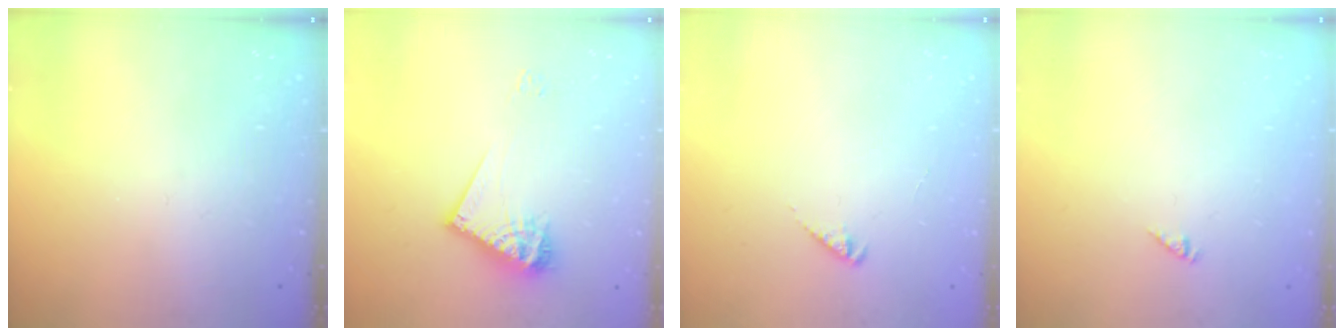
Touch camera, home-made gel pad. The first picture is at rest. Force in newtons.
{"total": 12.1, "press": 12.0, "slide": 1.1}
{"total": 1.9, "press": 1.8, "slide": 0.4}
{"total": 0.0}